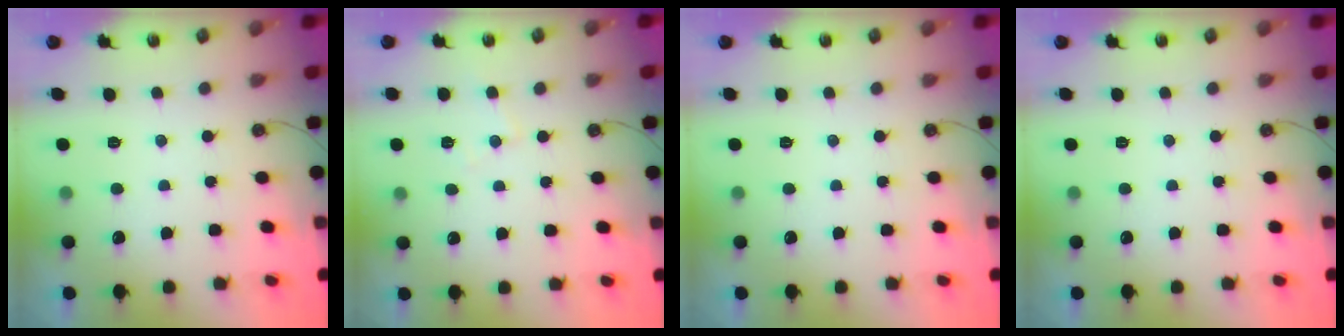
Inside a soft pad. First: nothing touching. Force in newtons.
{"total": 4.6, "press": 4.5, "slide": 0.8}
{"total": 0.0}
{"total": 0.0}